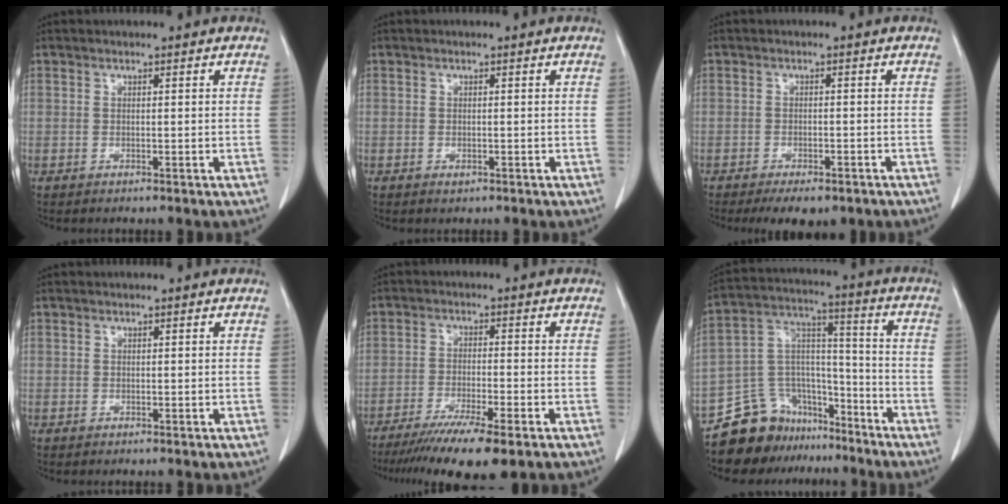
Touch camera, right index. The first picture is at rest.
{"total": 0.6, "force": [-0.3, 0.4, 0.3], "torque": [-0.006, 0.000, -0.002]}
{"total": 5.8, "force": [-4.3, 2.3, 3.1], "torque": [-0.037, -0.006, -0.059]}
{"total": 0.0}
{"total": 11.0, "force": [-8.0, 0.5, 7.6], "torque": [-0.119, -0.028, -0.129]}
{"total": 13.8, "force": [-11.5, 7.3, 2.5], "torque": [-0.044, 0.075, -0.199]}